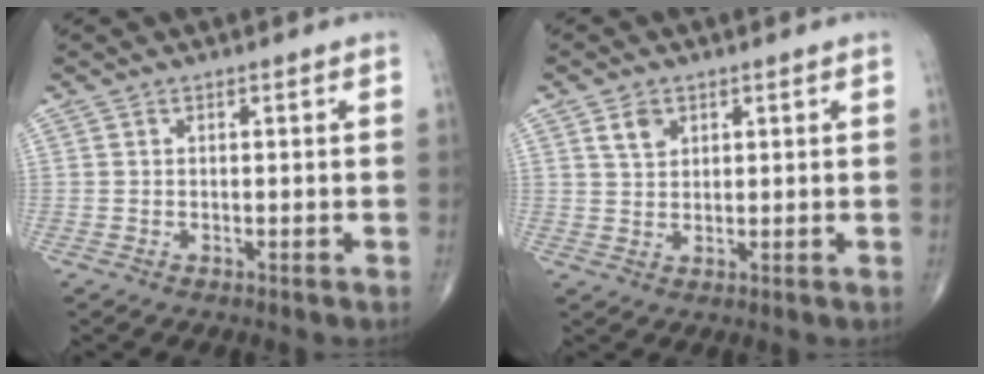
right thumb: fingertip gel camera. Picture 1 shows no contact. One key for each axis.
{"total": 3.5, "fx": 1.9, "fy": 2.3, "fz": 1.7, "tx": -0.020, "ty": -0.010, "tz": 0.037}